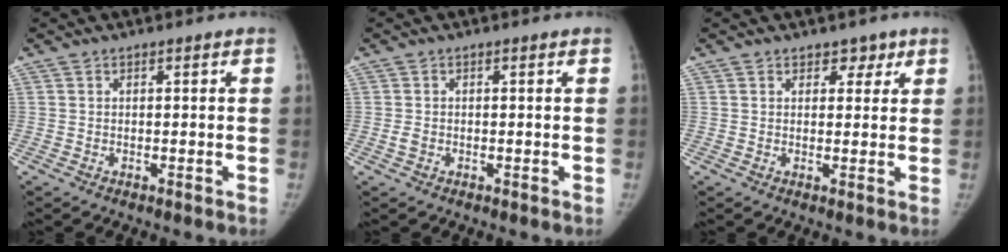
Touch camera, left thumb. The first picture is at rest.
{"total": 1.2, "force": [-0.3, 0.9, 0.7], "torque": [-0.015, 0.000, -0.007]}
{"total": 2.7, "force": [1.8, 1.9, 0.7], "torque": [0.018, -0.008, 0.020]}